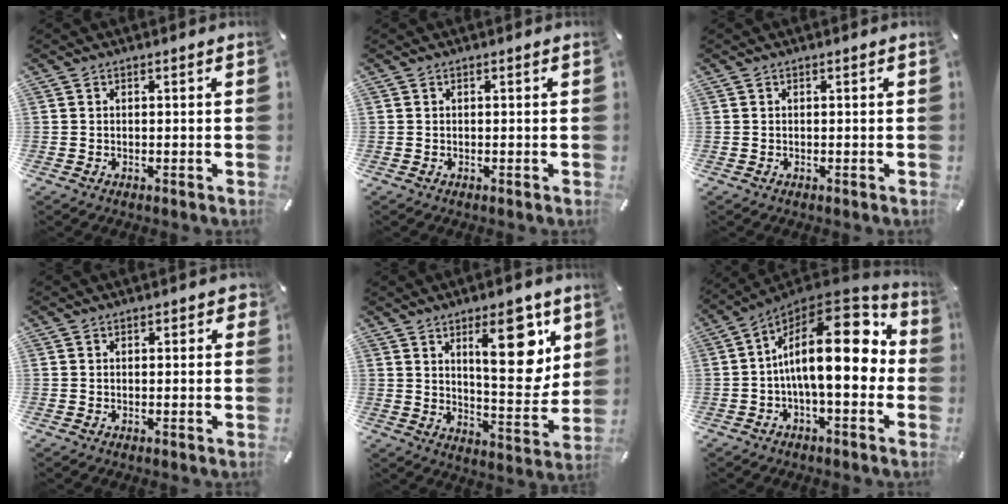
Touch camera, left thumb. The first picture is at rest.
{"total": 0.0}
{"total": 0.0}
{"total": 1.1, "force": [0.1, 0.7, 0.8], "torque": [0.000, -0.001, -0.003]}
{"total": 16.9, "force": [7.6, 6.8, 13.5], "torque": [-0.160, -0.044, 0.112]}
{"total": 21.4, "force": [2.3, 9.2, 19.2], "torque": [-0.316, -0.030, 0.037]}